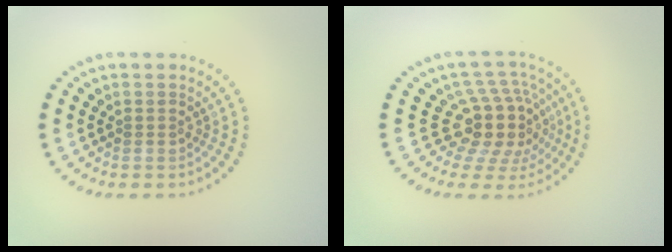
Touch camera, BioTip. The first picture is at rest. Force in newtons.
{"total": 4.9, "press": 3.7, "slide": 3.2}